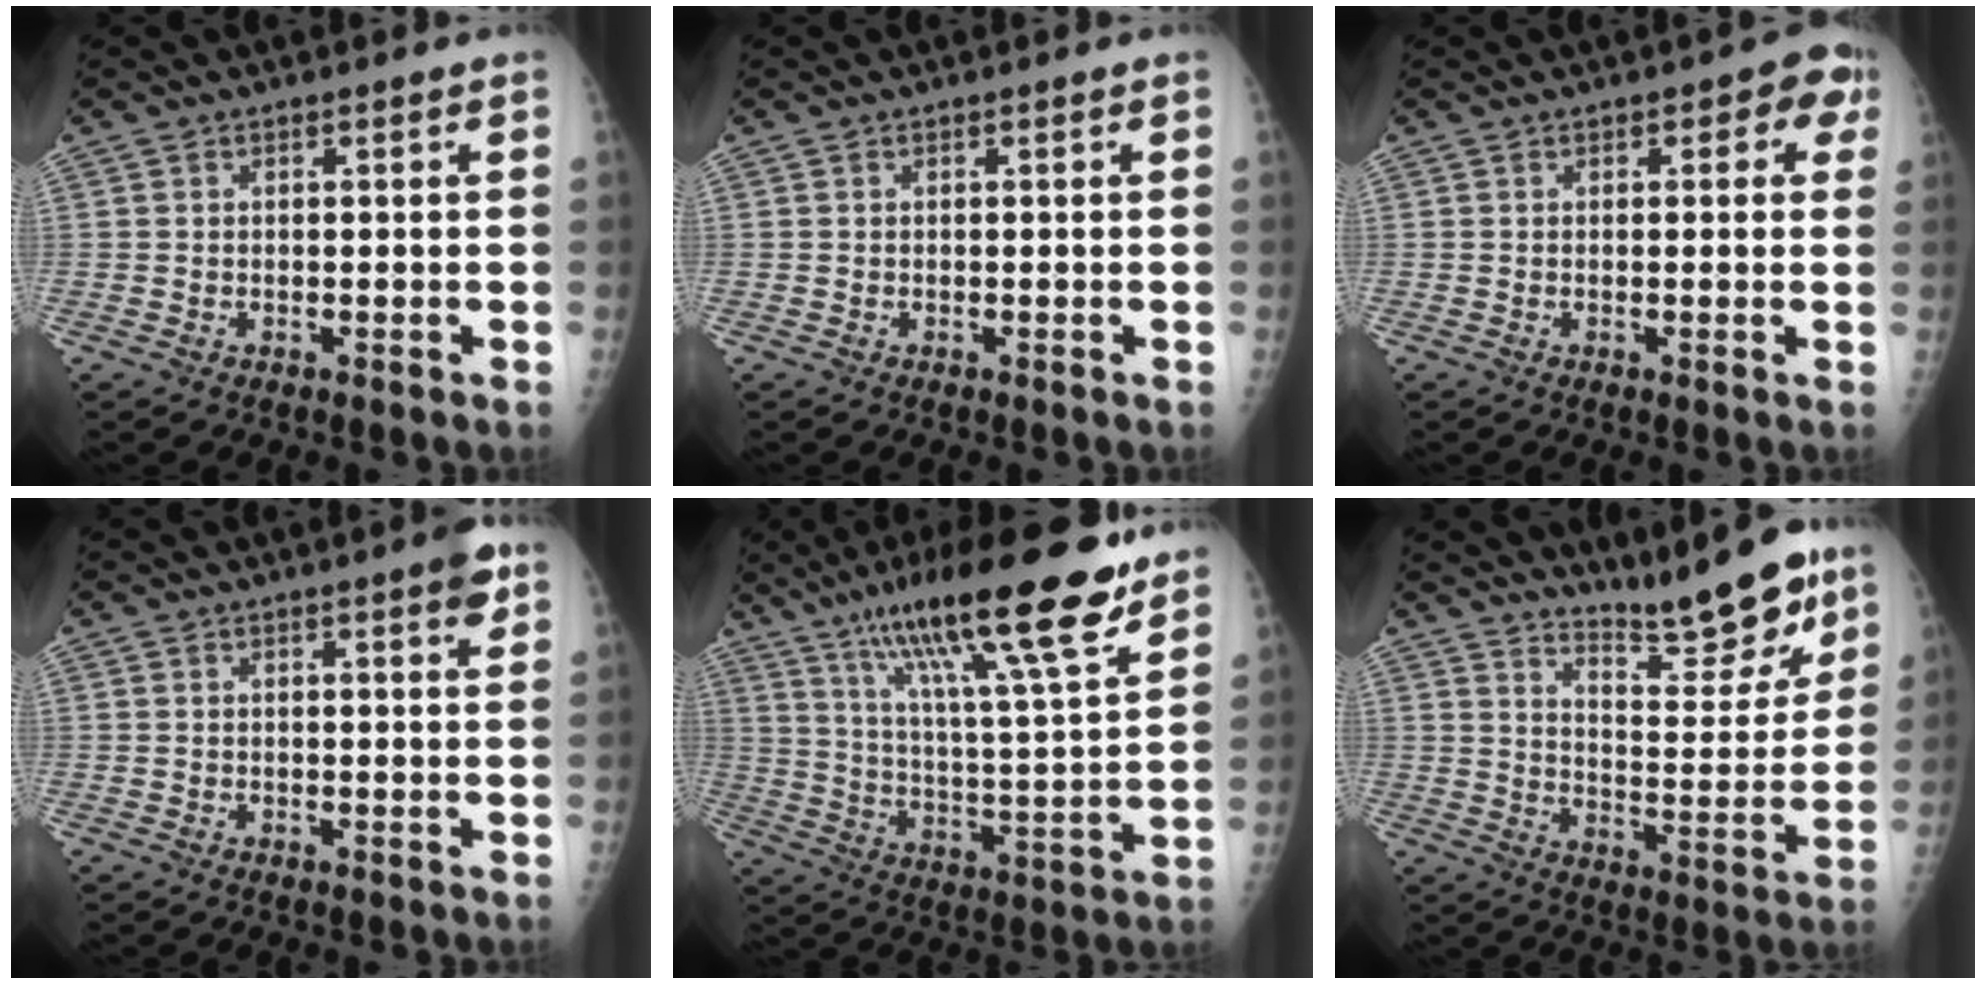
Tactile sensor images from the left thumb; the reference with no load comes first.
{"total": 0.0}
{"total": 4.3, "force": [1.5, 2.3, 3.2], "torque": [-0.007, 0.002, 0.007]}
{"total": 3.6, "force": [2.0, 0.7, 2.9], "torque": [-0.031, -0.006, 0.022]}
{"total": 22.9, "force": [15.3, 3.7, 16.6], "torque": [-0.263, -0.054, 0.254]}
{"total": 15.4, "force": [12.6, 3.3, 8.2], "torque": [-0.085, -0.092, 0.200]}